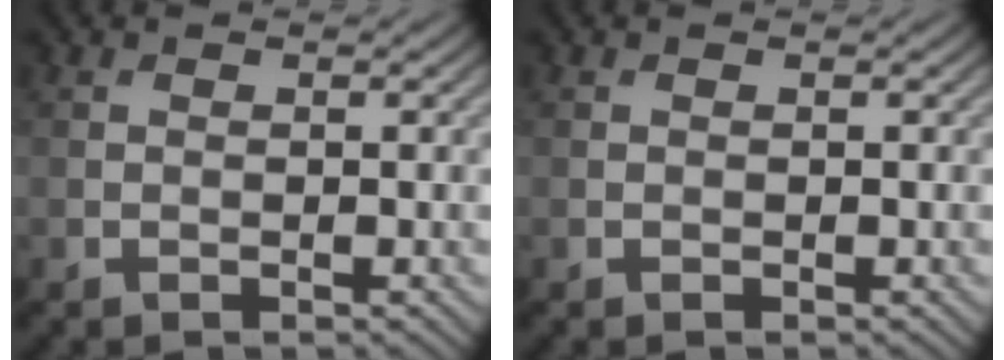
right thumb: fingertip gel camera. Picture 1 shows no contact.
{"total": 0.0}